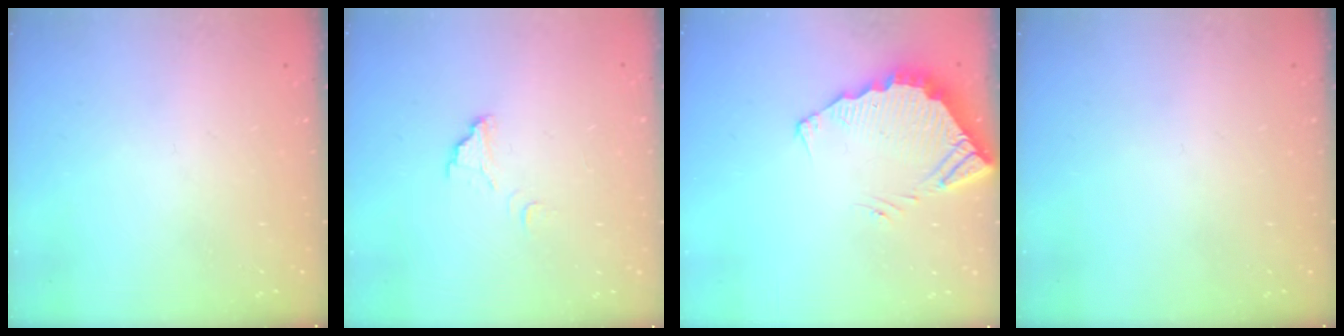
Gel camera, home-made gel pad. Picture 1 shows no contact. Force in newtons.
{"total": 5.0, "press": 5.0, "slide": 0.4}
{"total": 4.8, "press": 4.8, "slide": 0.3}
{"total": 0.0}